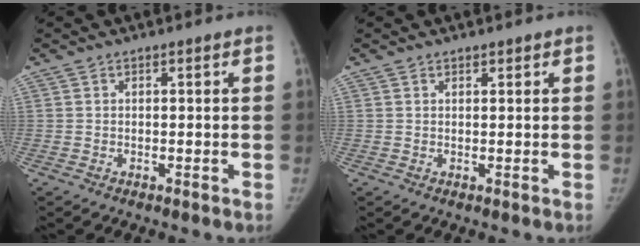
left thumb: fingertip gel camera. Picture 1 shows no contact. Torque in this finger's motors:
{"motor_torque": [-0.44, -0.26, -0.09, -0.09, -0.02]}